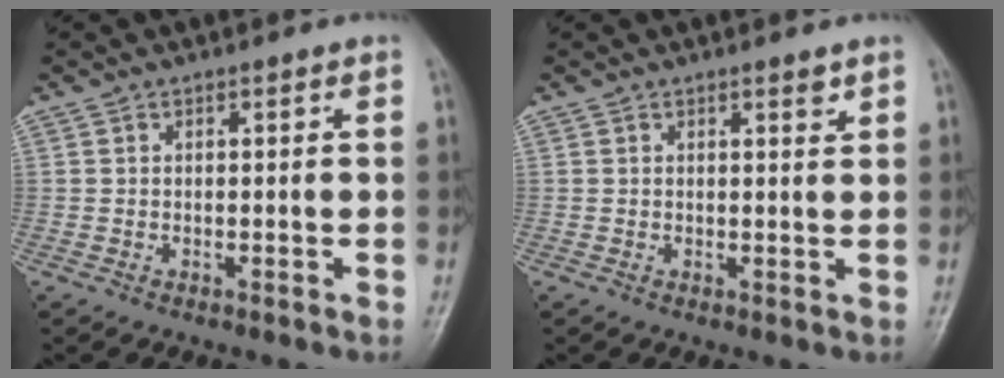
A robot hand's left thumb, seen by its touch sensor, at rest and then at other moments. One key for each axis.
{"total": 1.6, "fx": 1.1, "fy": 0.4, "fz": 1.0, "tx": -0.012, "ty": -0.007, "tz": 0.015}